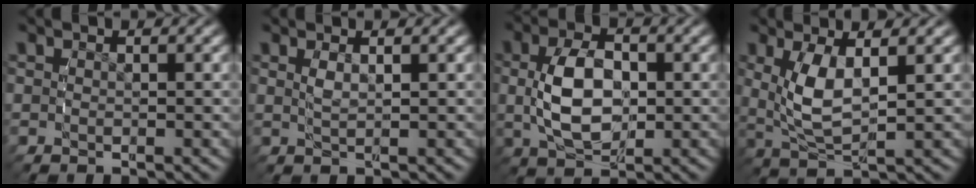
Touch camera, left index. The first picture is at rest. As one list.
[{"total": 0.9, "force": [0.3, -0.1, 0.8], "torque": [-0.020, -0.001, 0.010]}, {"total": 6.4, "force": [-0.2, 4.2, 4.8], "torque": [-0.115, -0.006, 0.002]}, {"total": 4.9, "force": [0.5, 3.0, 3.9], "torque": [-0.111, -0.019, 0.021]}]